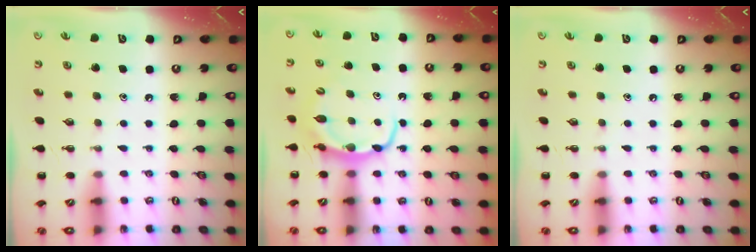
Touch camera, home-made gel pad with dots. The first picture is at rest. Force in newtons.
{"total": 6.1, "press": 6.1, "slide": 0.5}
{"total": 0.0}